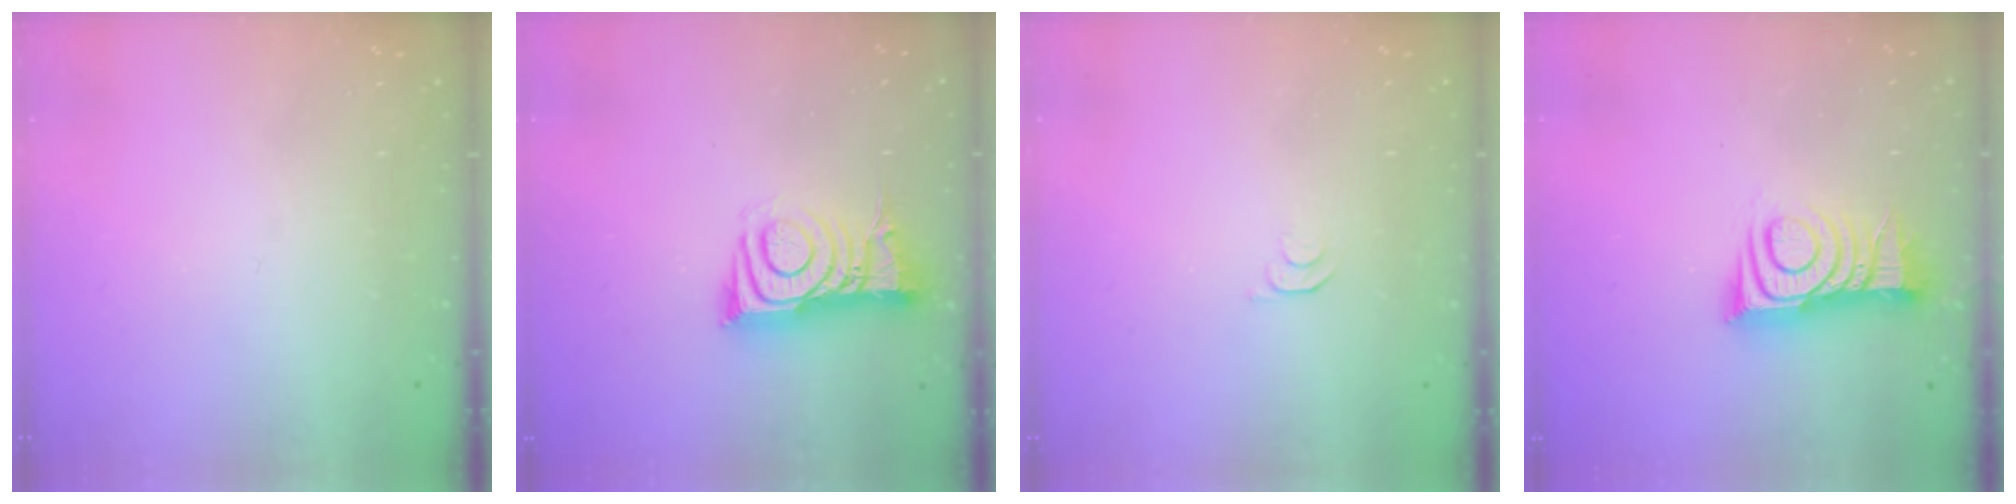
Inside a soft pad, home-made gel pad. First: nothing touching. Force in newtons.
{"total": 8.3, "press": 8.3, "slide": 0.7}
{"total": 3.9, "press": 3.8, "slide": 0.5}
{"total": 11.2, "press": 11.2, "slide": 0.5}